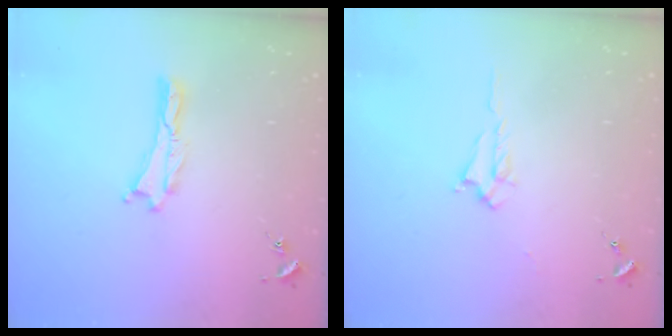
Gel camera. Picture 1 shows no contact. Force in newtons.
{"total": 1.7, "press": 1.7, "slide": 0.3}